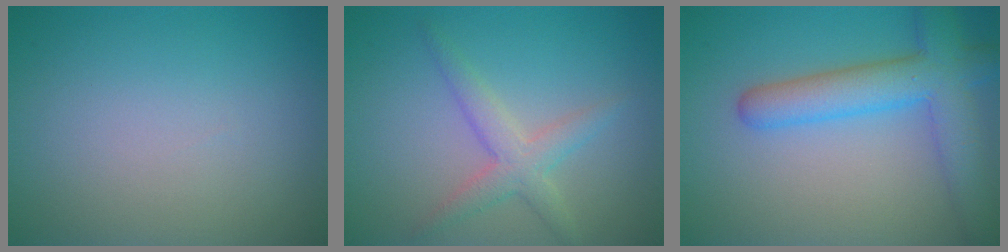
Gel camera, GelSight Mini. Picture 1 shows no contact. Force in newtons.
{"total": 2.8, "press": 2.8, "slide": 0.1}
{"total": 6.0, "press": 6.0, "slide": 0.2}